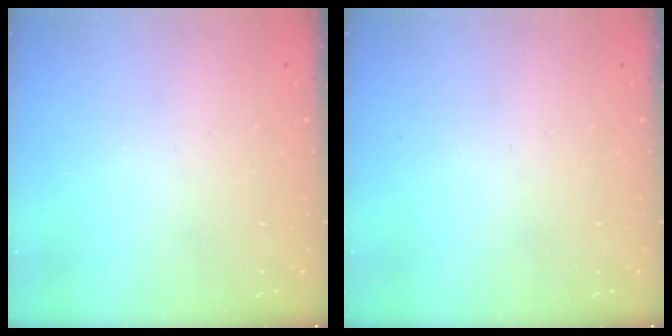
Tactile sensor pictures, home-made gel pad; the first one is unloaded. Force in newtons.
{"total": 0.0}